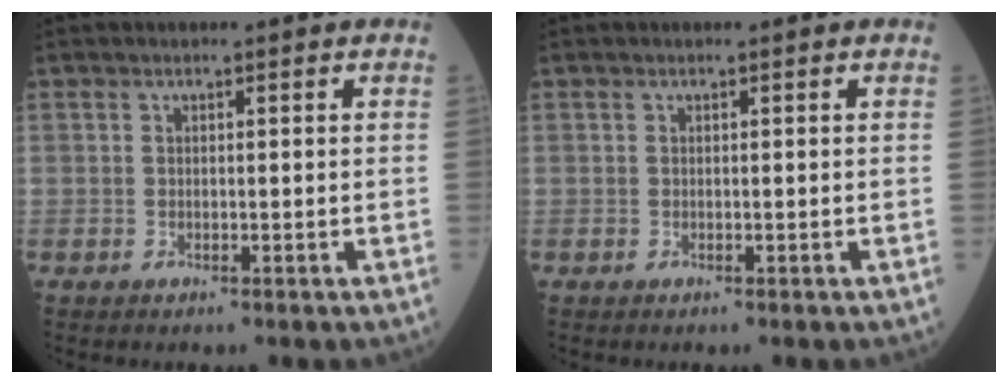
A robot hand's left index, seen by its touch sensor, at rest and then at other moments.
{"total": 0.0}